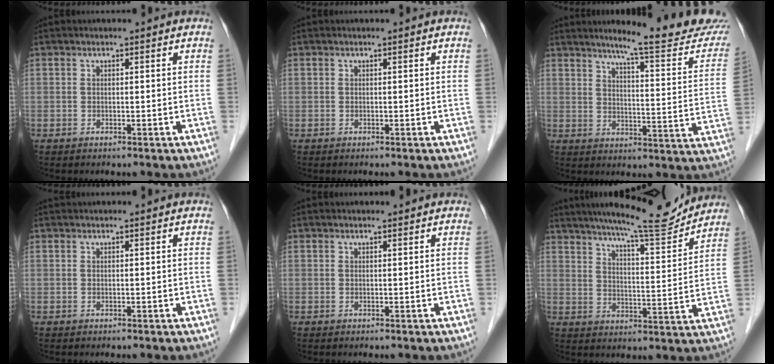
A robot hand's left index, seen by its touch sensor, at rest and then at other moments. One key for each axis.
{"total": 0.0}
{"total": 18.0, "fx": 15.9, "fy": 0.6, "fz": 8.4, "tx": -0.103, "ty": -0.057, "tz": 0.192}
{"total": 0.6, "fx": 0.6, "fy": 0.0, "fz": 0.1, "tx": -0.005, "ty": 0.014, "tz": 0.014}
{"total": 1.0, "fx": 1.0, "fy": 0.1, "fz": 0.1, "tx": -0.009, "ty": 0.006, "tz": 0.015}
{"total": 14.6, "fx": 13.3, "fy": 0.5, "fz": 6.0, "tx": -0.097, "ty": -0.005, "tz": 0.191}